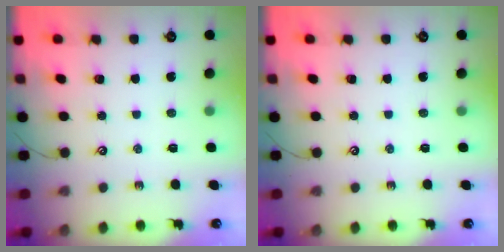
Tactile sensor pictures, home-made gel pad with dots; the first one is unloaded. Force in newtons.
{"total": 0.0}